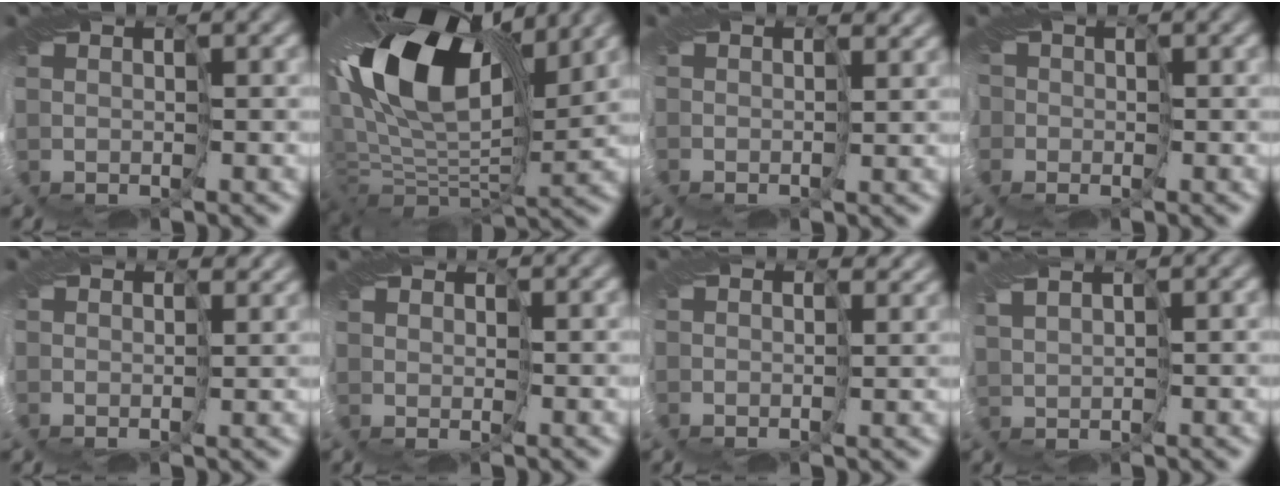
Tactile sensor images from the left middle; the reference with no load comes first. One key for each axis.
{"total": 15.8, "fx": 3.9, "fy": 8.9, "fz": 12.4, "tx": -0.257, "ty": 0.025, "tz": 0.054}
{"total": 2.3, "fx": 2.0, "fy": 1.0, "fz": 0.7, "tx": -0.014, "ty": 0.004, "tz": 0.026}
{"total": 2.3, "fx": -0.2, "fy": 2.2, "fz": 0.7, "tx": -0.009, "ty": -0.001, "tz": -0.008}
{"total": 2.4, "fx": 2.1, "fy": 1.0, "fz": 0.4, "tx": -0.011, "ty": 0.003, "tz": 0.028}
{"total": 0.8, "fx": 0.3, "fy": 0.7, "fz": 0.1, "tx": -0.001, "ty": -0.001, "tz": 0.003}
{"total": 2.5, "fx": 1.8, "fy": 1.5, "fz": 0.9, "tx": -0.022, "ty": 0.007, "tz": 0.024}
{"total": 1.7, "fx": 1.1, "fy": 0.4, "fz": 1.2, "tx": -0.034, "ty": 0.008, "tz": 0.022}